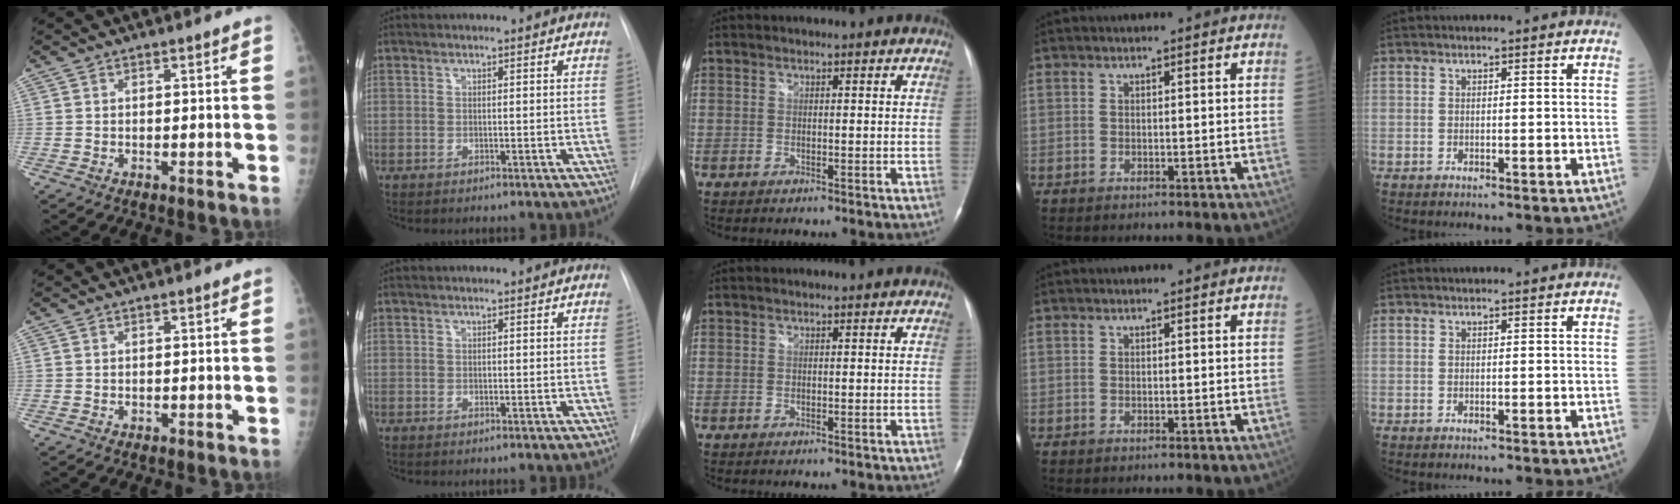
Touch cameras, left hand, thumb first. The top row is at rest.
{}